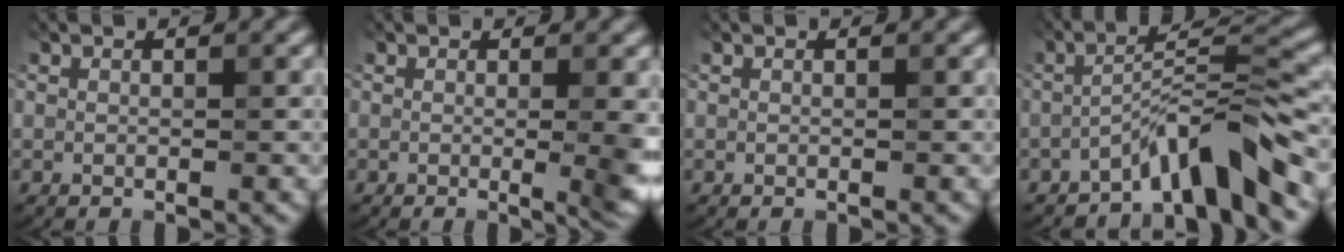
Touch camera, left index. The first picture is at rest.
{"total": 5.2, "force": [-0.2, 2.0, 4.8], "torque": [-0.034, -0.005, -0.003]}
{"total": 0.0}
{"total": 6.3, "force": [-4.5, 0.7, 4.3], "torque": [-0.066, 0.015, -0.088]}